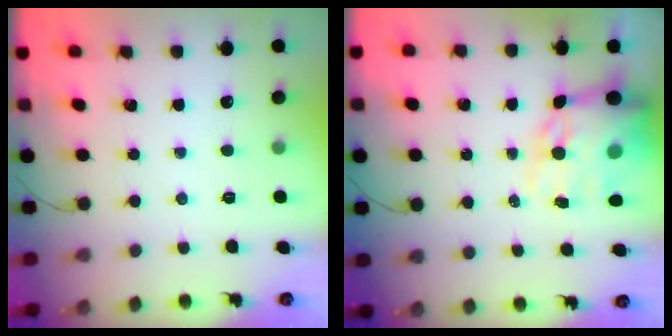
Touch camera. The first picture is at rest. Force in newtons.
{"total": 17.6, "press": 17.1, "slide": 4.4}